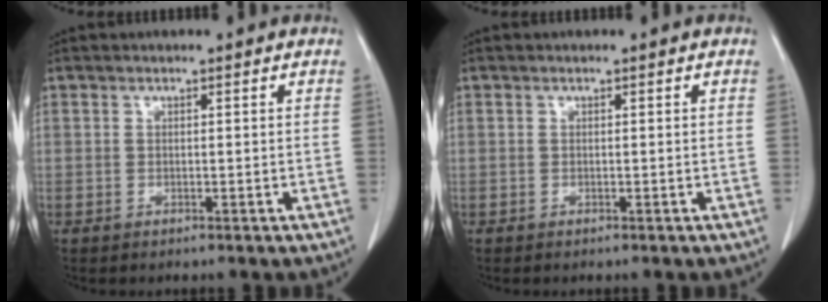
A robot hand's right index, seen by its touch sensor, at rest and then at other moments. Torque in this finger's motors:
{"motor_torque": [0.12, -0.03, -0.01, -0.01]}